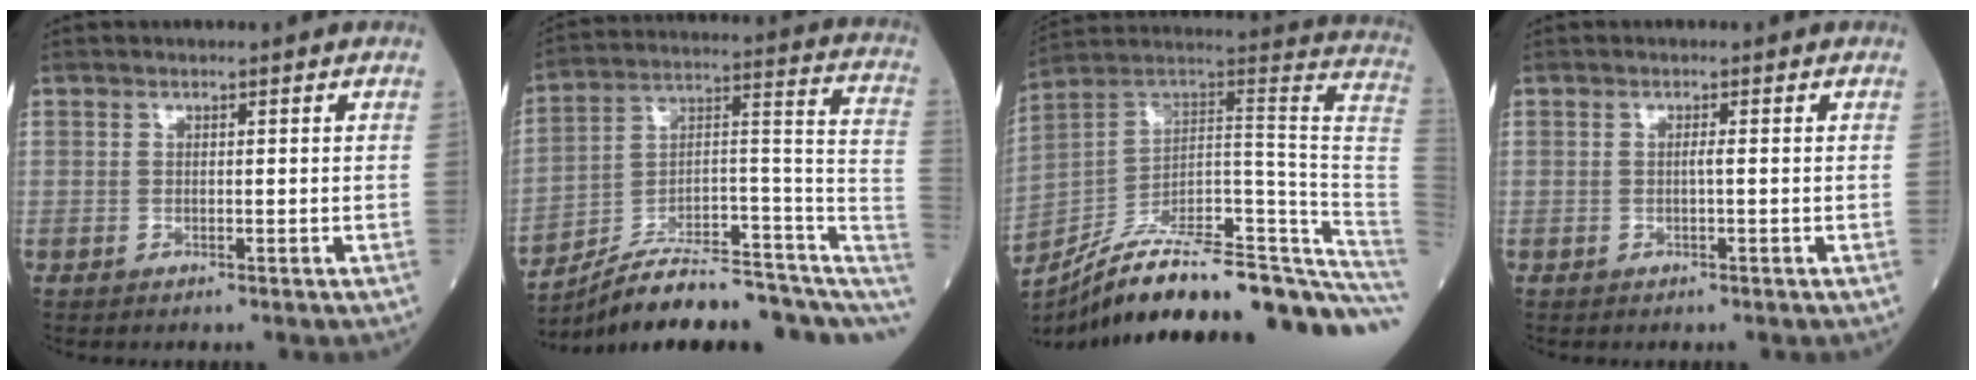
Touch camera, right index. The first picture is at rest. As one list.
[{"total": 20.9, "force": [-15.4, 5.6, 13.0], "torque": [-0.138, 0.057, -0.231]}, {"total": 31.5, "force": [-24.3, 4.0, 19.7], "torque": [-0.186, 0.019, -0.343]}, {"total": 0.6, "force": [-0.1, -0.1, 0.6], "torque": [-0.008, 0.000, -0.003]}]